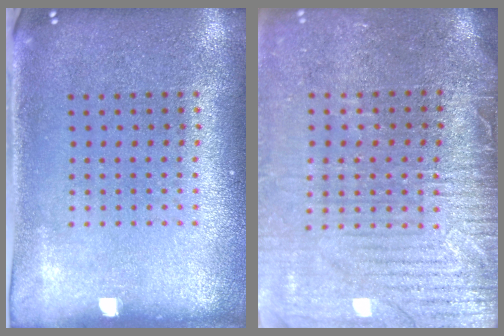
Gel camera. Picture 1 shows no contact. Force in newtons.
{"total": 4.2, "press": 3.7, "slide": 2.1}